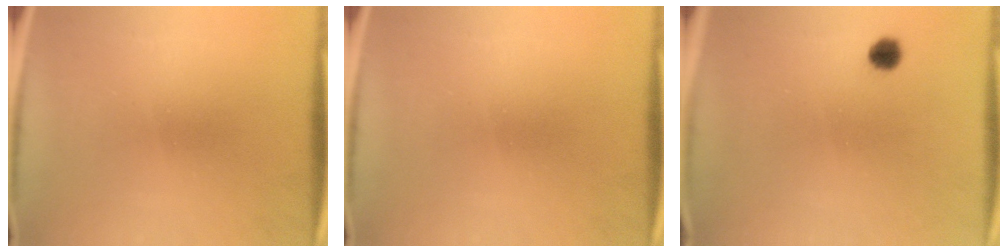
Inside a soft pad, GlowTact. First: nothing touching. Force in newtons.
{"total": 0.0}
{"total": 2.3}